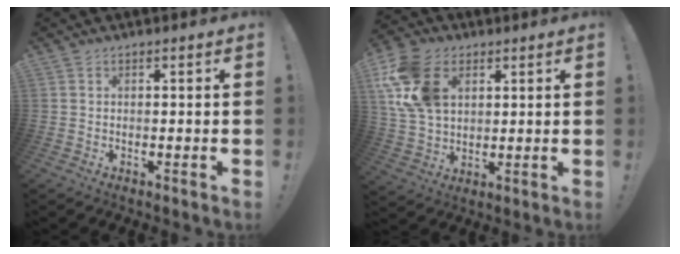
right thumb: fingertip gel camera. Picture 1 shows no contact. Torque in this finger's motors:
{"motor_torque": [1.37, 3.49, 1.90, 0.55, 0.23]}